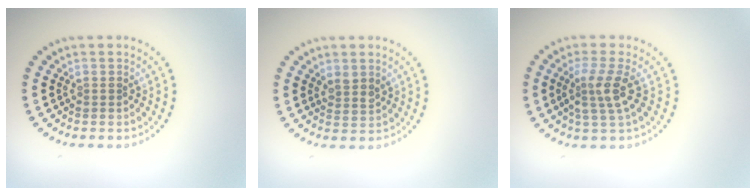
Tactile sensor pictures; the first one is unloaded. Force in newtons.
{"total": 1.3, "press": 1.1, "slide": 0.7}
{"total": 2.8, "press": 2.2, "slide": 1.7}